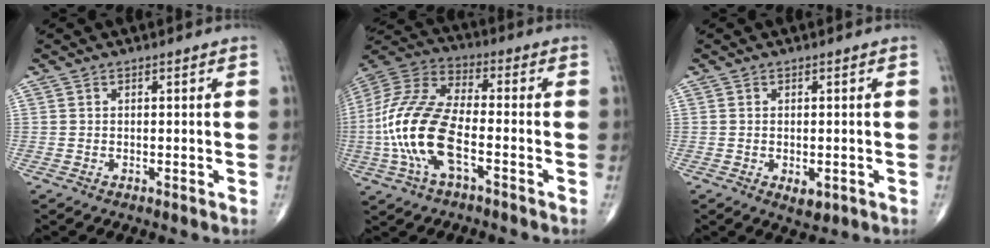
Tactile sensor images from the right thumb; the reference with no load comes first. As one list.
[{"total": 17.9, "force": [-4.5, 7.8, 15.4], "torque": [-0.337, 0.030, -0.089]}, {"total": 2.7, "force": [-0.8, 1.5, 2.0], "torque": [-0.025, -0.003, -0.006]}]